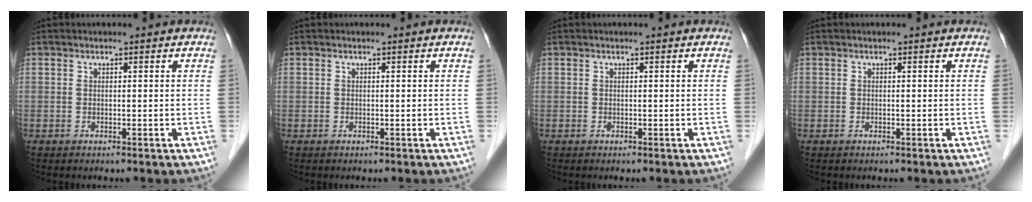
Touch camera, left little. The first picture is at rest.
{"total": 0.0}
{"total": 0.0}
{"total": 0.0}